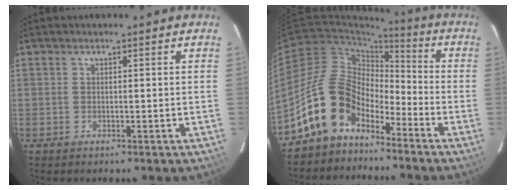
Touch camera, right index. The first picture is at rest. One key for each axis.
{"total": 12.4, "fx": -8.7, "fy": 7.0, "fz": 5.2, "tx": -0.100, "ty": 0.029, "tz": -0.161}